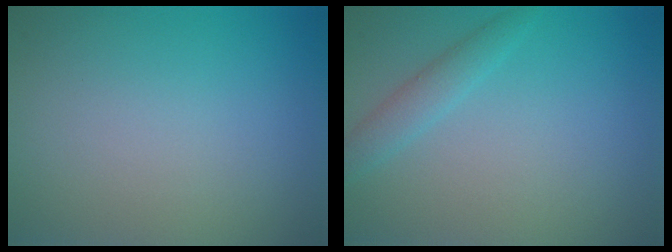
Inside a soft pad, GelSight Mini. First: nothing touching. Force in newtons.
{"total": 1.9, "press": 1.9, "slide": 0.1}